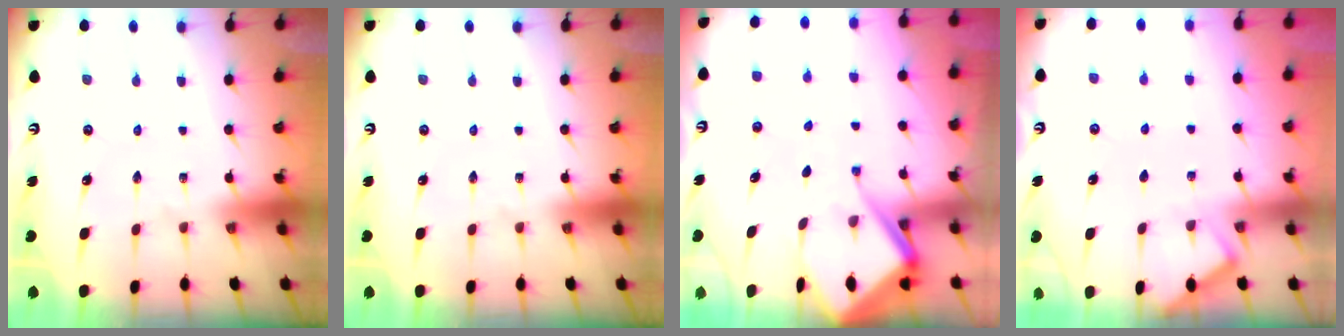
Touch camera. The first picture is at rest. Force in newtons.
{"total": 0.0}
{"total": 8.4, "press": 8.3, "slide": 1.0}
{"total": 2.7, "press": 2.6, "slide": 0.3}